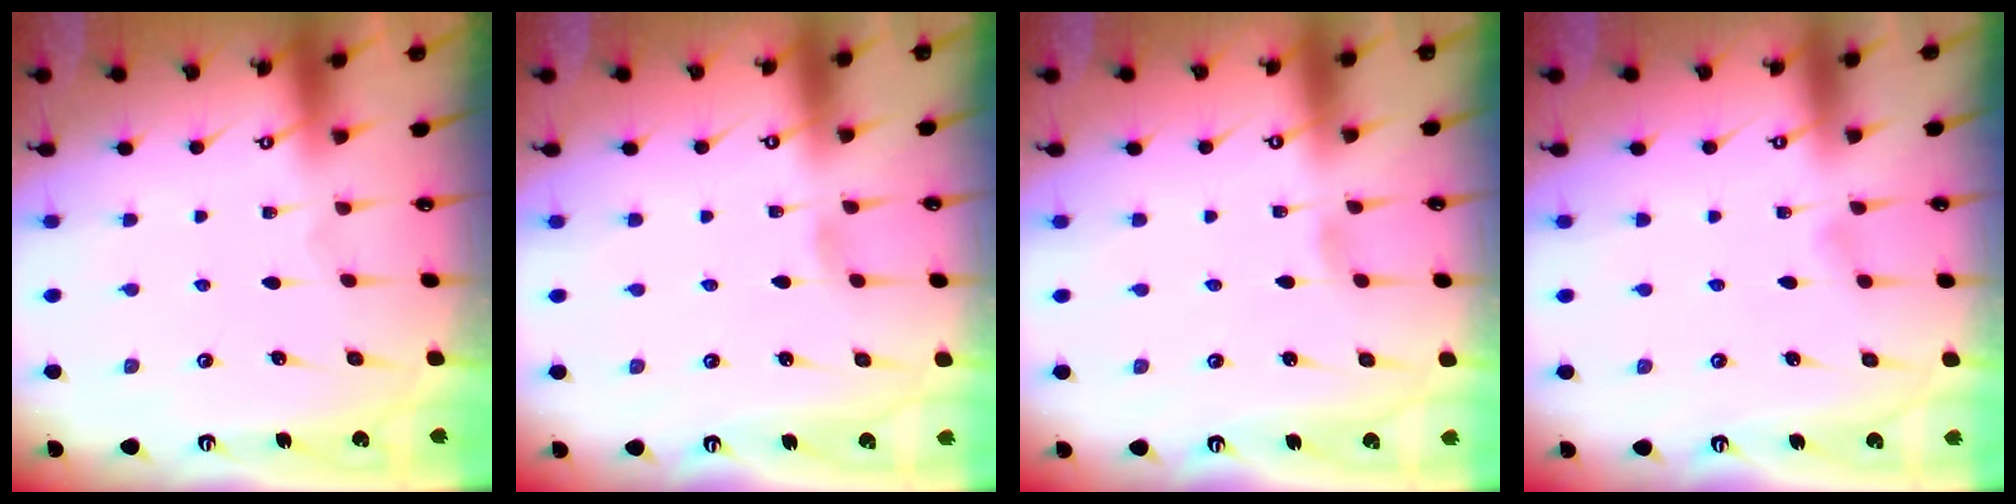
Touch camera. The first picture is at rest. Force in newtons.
{"total": 2.6, "press": 2.6, "slide": 0.3}
{"total": 2.6, "press": 2.6, "slide": 0.3}
{"total": 3.5, "press": 3.5, "slide": 0.4}